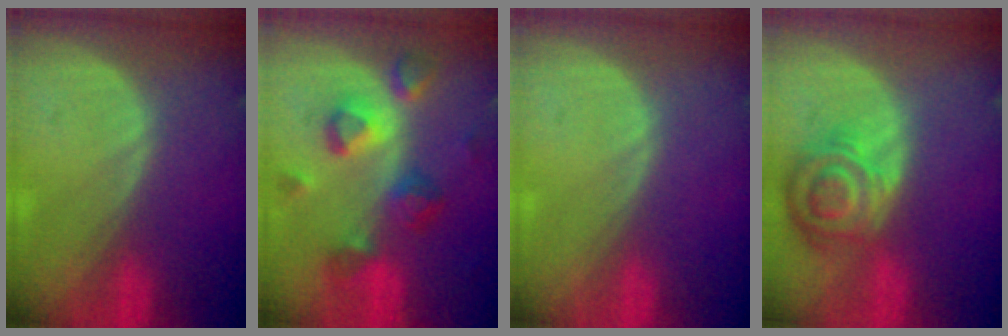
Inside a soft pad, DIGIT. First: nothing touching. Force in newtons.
{"total": 8.7, "press": 8.0, "slide": 3.5}
{"total": 0.0}
{"total": 8.3, "press": 7.3, "slide": 3.9}